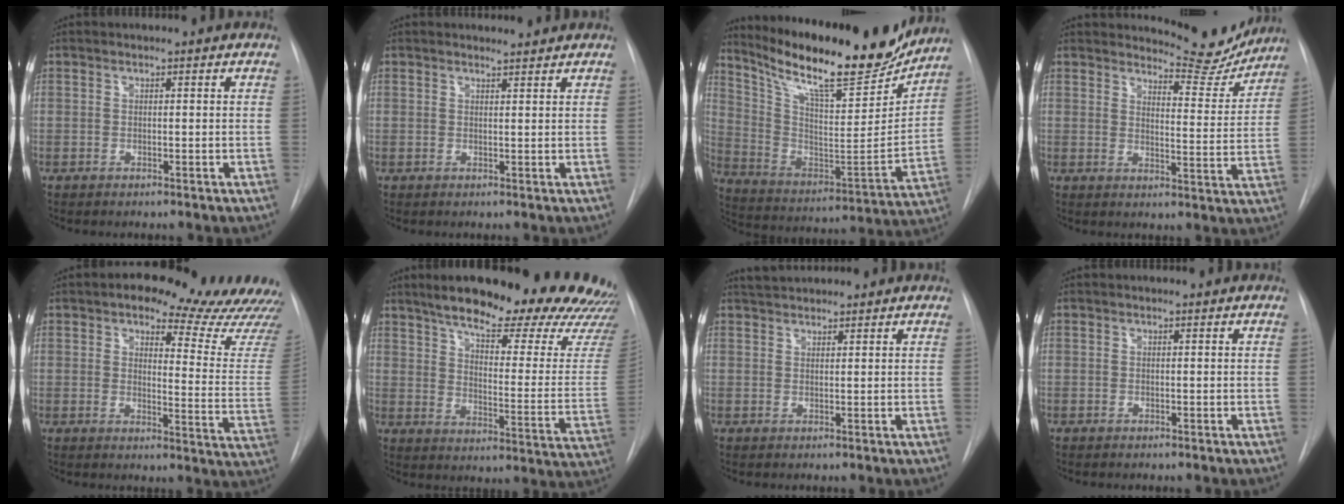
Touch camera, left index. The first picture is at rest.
{"total": 1.6, "force": [1.6, -0.1, -0.2], "torque": [-0.006, -0.002, 0.023]}
{"total": 24.1, "force": [19.7, 4.6, 13.0], "torque": [-0.228, -0.017, 0.310]}
{"total": 9.0, "force": [8.9, 1.5, 0.7], "torque": [-0.002, -0.035, 0.107]}
{"total": 19.0, "force": [16.4, 4.9, 8.1], "torque": [-0.072, -0.057, 0.175]}
{"total": 29.4, "force": [23.9, 4.1, 16.7], "torque": [-0.208, -0.061, 0.301]}
{"total": 3.5, "force": [3.3, 0.6, 0.8], "torque": [-0.016, 0.030, 0.059]}
{"total": 0.0}